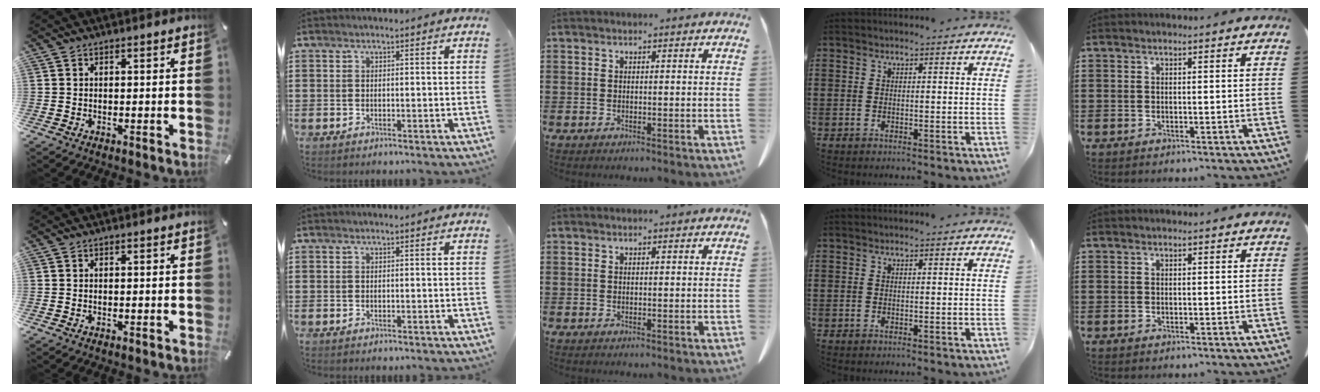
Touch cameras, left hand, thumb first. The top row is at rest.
{}